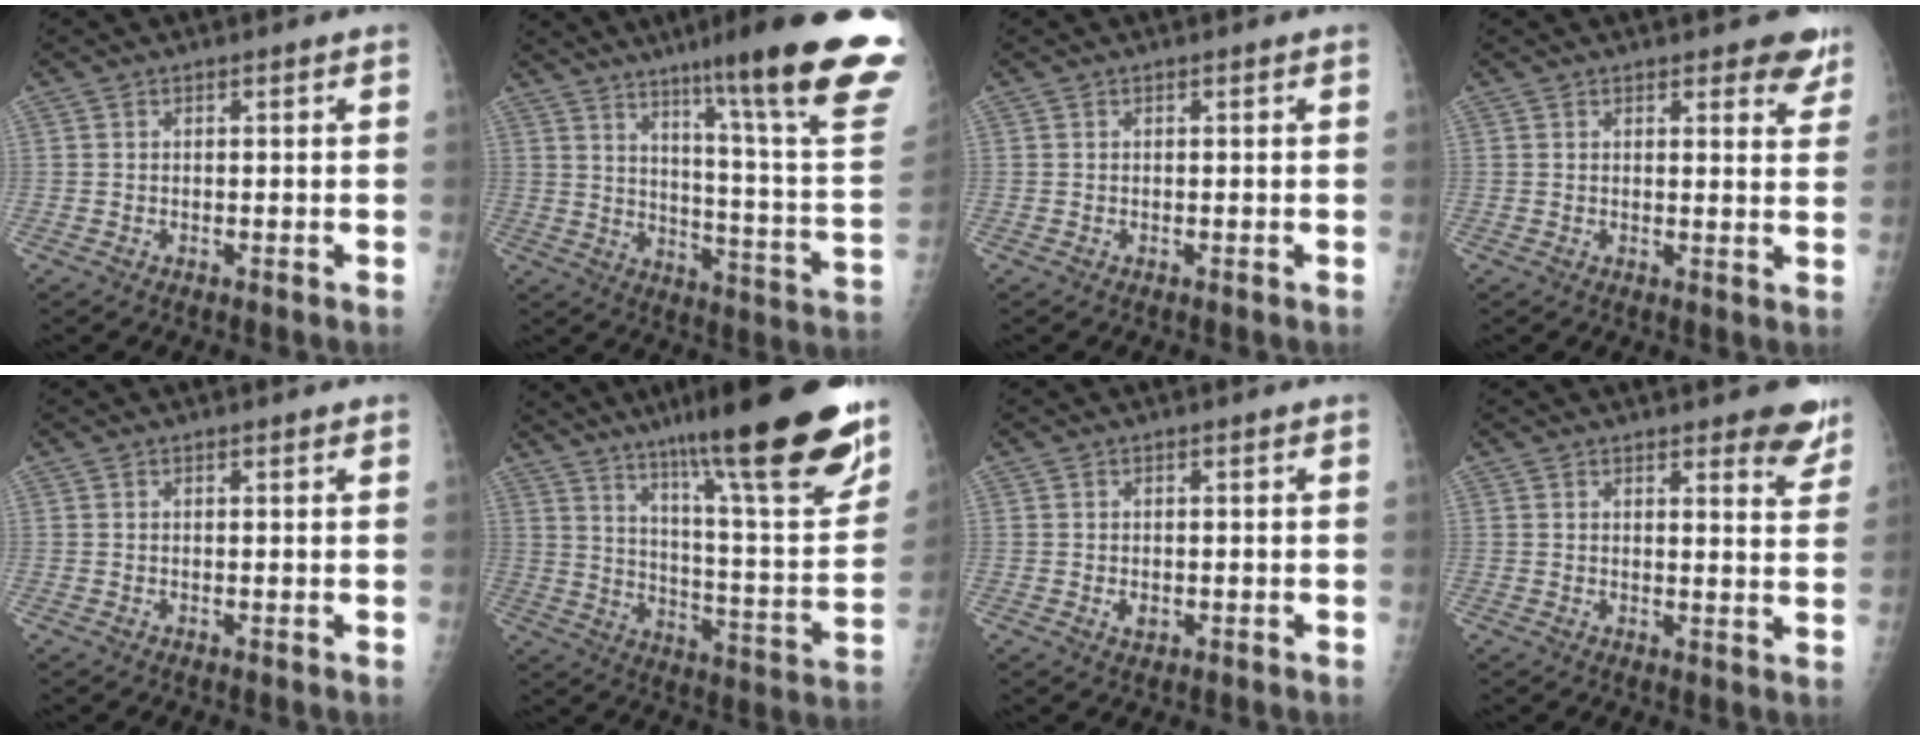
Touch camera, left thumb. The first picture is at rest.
{"total": 27.3, "force": [16.9, 1.8, 21.4], "torque": [-0.254, -0.086, 0.237]}
{"total": 0.0}
{"total": 5.3, "force": [3.9, 1.9, 3.0], "torque": [-0.008, -0.021, 0.040]}
{"total": 0.8, "force": [0.6, 0.1, 0.5], "torque": [-0.006, 0.001, 0.009]}
{"total": 28.8, "force": [20.0, 3.6, 20.5], "torque": [-0.287, -0.079, 0.298]}
{"total": 1.6, "force": [-0.1, 1.0, 1.3], "torque": [-0.016, -0.003, 0.002]}
{"total": 6.8, "force": [5.1, 1.8, 4.1], "torque": [-0.026, -0.030, 0.054]}